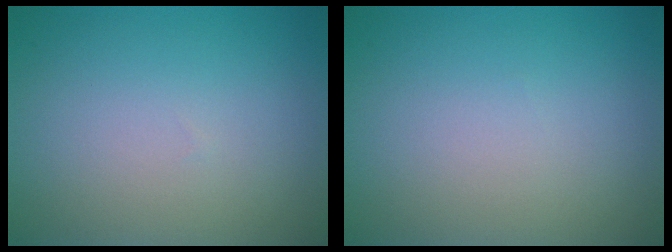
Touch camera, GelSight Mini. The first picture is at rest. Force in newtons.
{"total": 0.0}